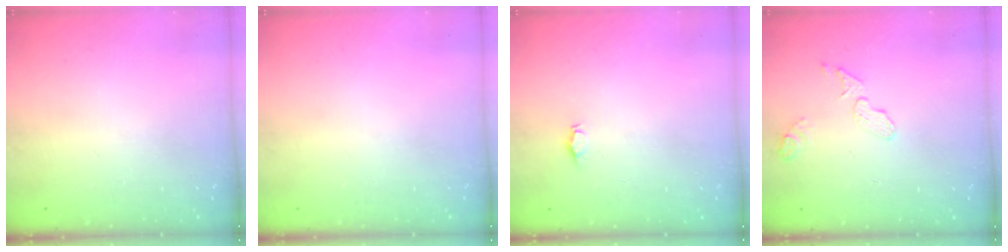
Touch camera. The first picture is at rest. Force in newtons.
{"total": 0.0}
{"total": 2.9, "press": 2.9, "slide": 0.5}
{"total": 5.6, "press": 5.4, "slide": 1.2}